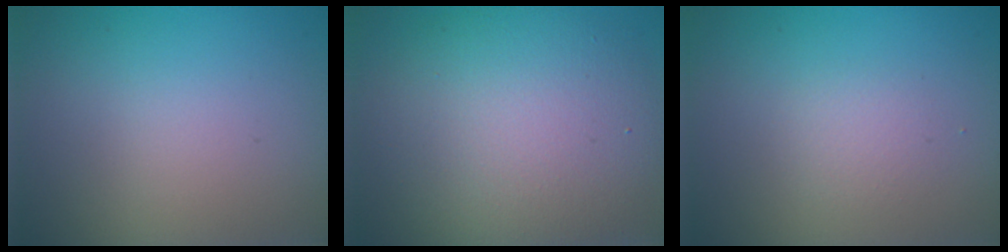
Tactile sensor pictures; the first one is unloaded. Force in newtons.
{"total": 9.3, "press": 9.3, "slide": 0.5}
{"total": 1.2, "press": 1.2, "slide": 0.0}